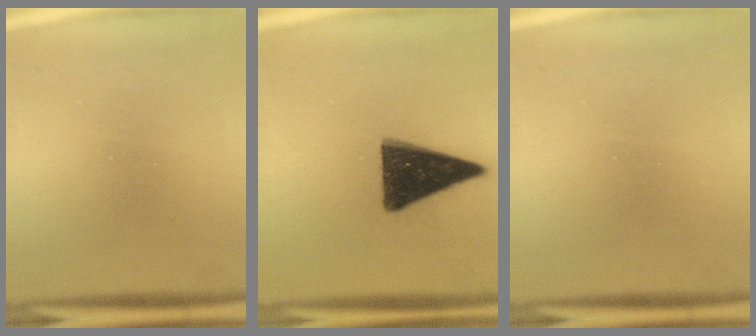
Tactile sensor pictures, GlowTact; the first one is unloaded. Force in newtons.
{"total": 15.0}
{"total": 0.0}